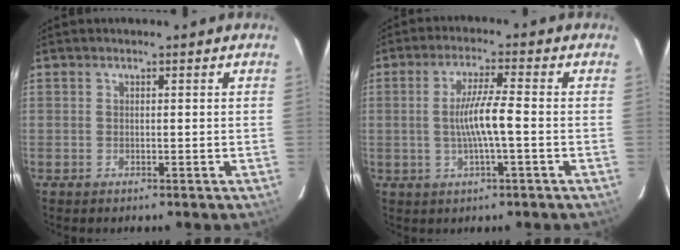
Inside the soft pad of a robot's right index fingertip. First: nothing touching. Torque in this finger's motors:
{"motor_torque": [1.07, 0.09, 0.60, 0.15]}